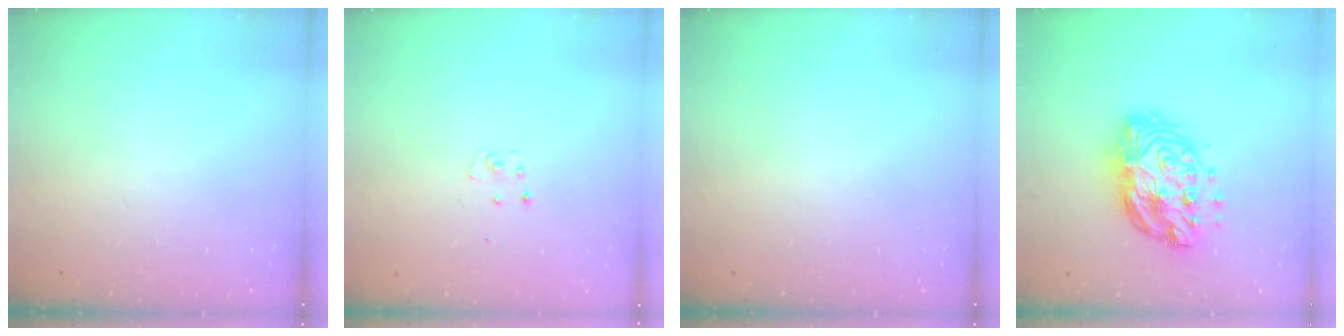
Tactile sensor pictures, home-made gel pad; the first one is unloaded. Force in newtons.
{"total": 2.6, "press": 2.6, "slide": 0.2}
{"total": 0.0}
{"total": 15.7, "press": 15.6, "slide": 1.2}